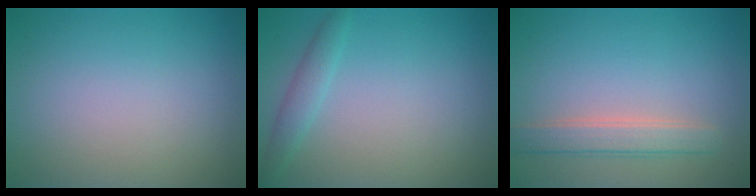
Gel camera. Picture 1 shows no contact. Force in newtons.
{"total": 1.6, "press": 1.6, "slide": 0.1}
{"total": 2.7, "press": 2.7, "slide": 0.5}